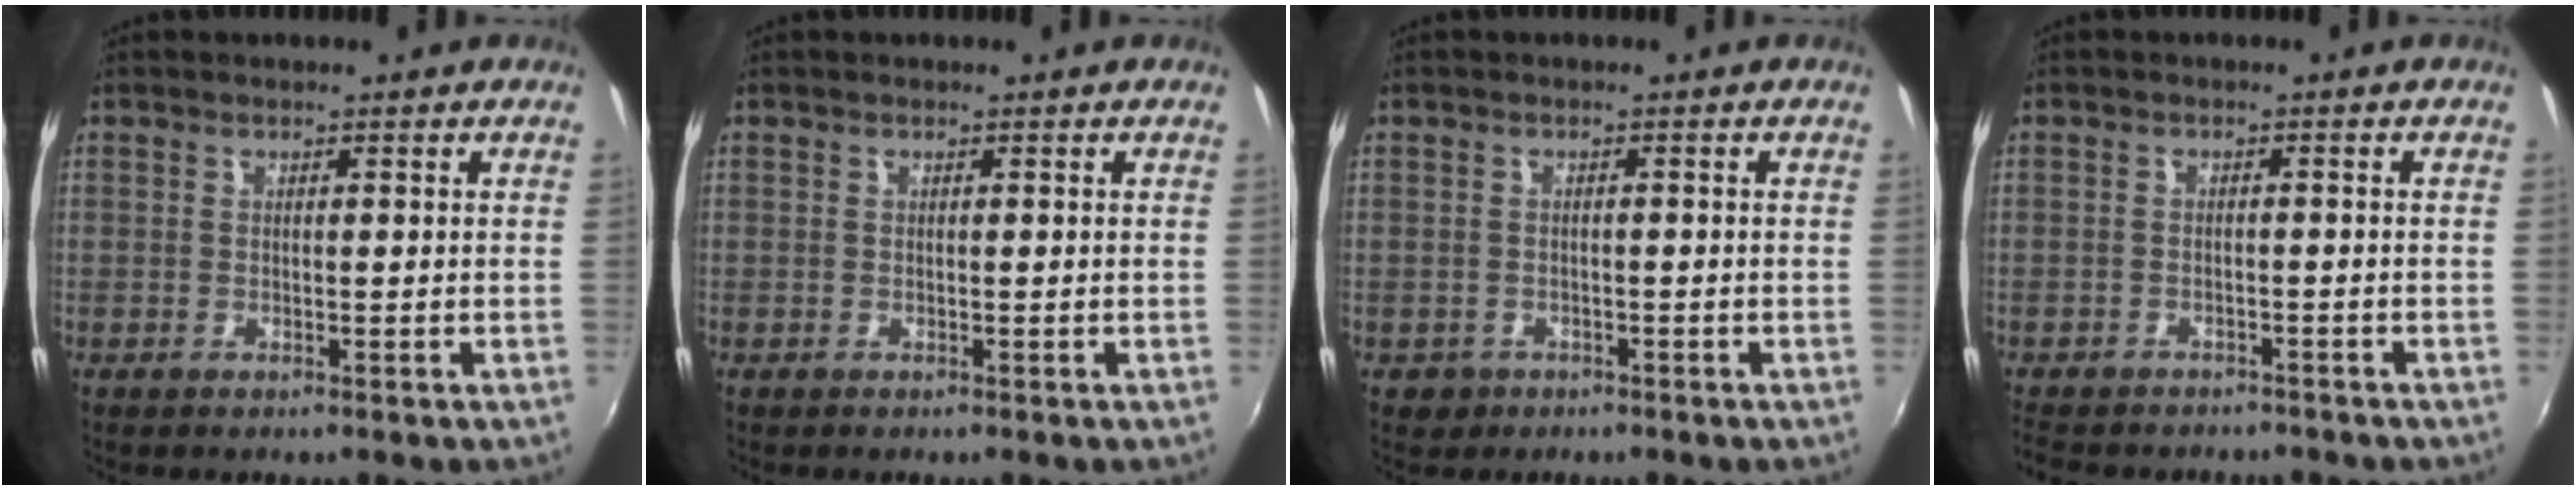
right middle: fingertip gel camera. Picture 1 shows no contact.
{"total": 0.0}
{"total": 2.6, "force": [-1.3, 2.2, 0.6], "torque": [-0.019, -0.003, -0.018]}
{"total": 8.7, "force": [-7.5, 3.3, 3.0], "torque": [-0.078, -0.022, -0.112]}